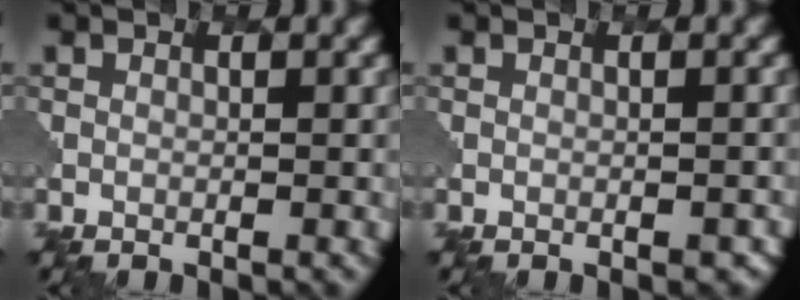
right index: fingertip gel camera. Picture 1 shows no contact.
{"total": 1.5, "force": [-0.8, 0.8, 0.9], "torque": [-0.007, -0.002, 0.000]}